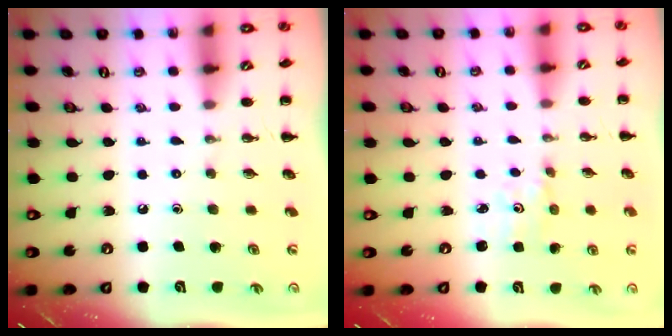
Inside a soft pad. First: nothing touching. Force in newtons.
{"total": 1.5, "press": 1.4, "slide": 0.5}